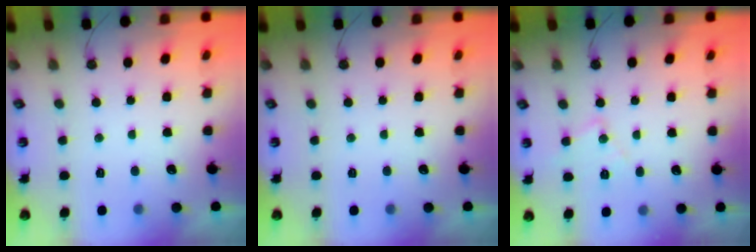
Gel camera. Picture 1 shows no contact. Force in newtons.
{"total": 0.0}
{"total": 8.2, "press": 8.1, "slide": 0.6}